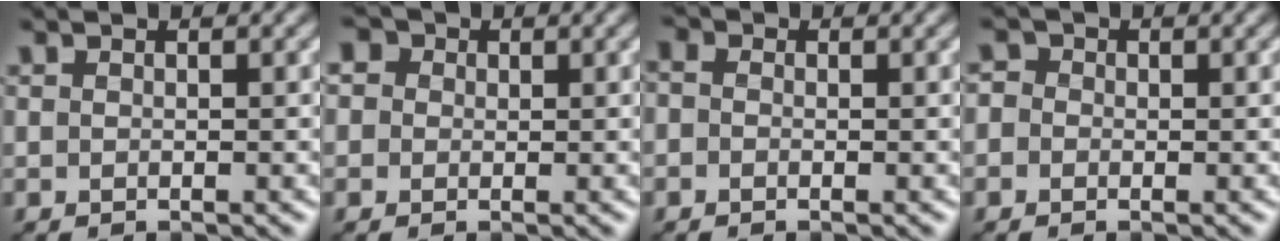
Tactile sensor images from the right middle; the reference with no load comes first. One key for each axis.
{"total": 4.2, "fx": 1.9, "fy": 3.2, "fz": 1.8, "tx": -0.029, "ty": 0.019, "tz": -0.002}
{"total": 1.6, "fx": 0.2, "fy": 1.3, "fz": 0.9, "tx": -0.020, "ty": 0.000, "tz": -0.017}
{"total": 1.6, "fx": 0.2, "fy": 1.5, "fz": 0.7, "tx": -0.002, "ty": 0.002, "tz": -0.020}